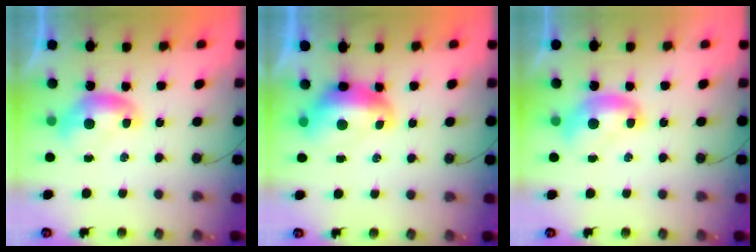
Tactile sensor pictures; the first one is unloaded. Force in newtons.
{"total": 2.6, "press": 2.5, "slide": 0.7}
{"total": 1.6, "press": 1.6, "slide": 0.2}